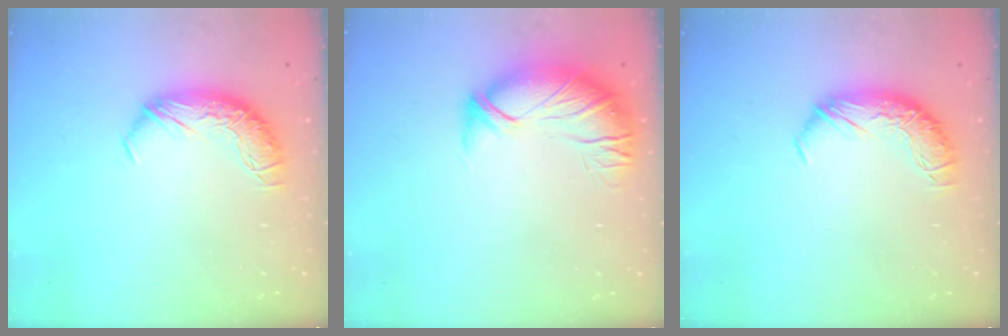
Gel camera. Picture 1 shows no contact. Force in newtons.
{"total": 2.7, "press": 1.2, "slide": 2.4}
{"total": 0.0}